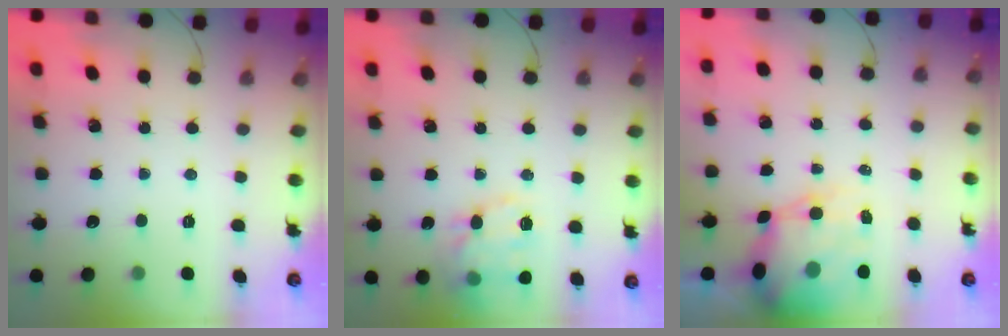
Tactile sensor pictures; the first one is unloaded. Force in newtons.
{"total": 15.9, "press": 15.8, "slide": 1.8}
{"total": 12.3, "press": 11.8, "slide": 3.3}